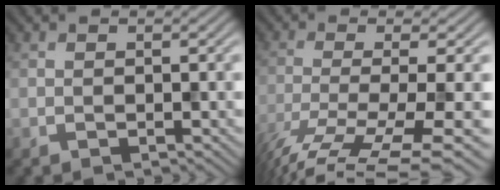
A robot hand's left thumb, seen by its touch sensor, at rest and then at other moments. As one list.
[{"total": 10.8, "force": [-6.2, 2.3, 8.6], "torque": [-0.164, -0.019, -0.092]}]